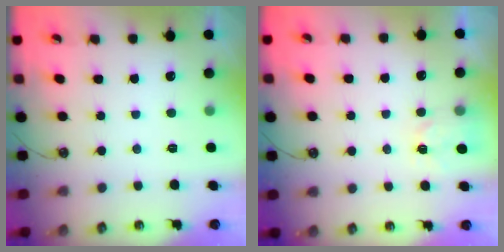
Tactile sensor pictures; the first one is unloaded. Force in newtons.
{"total": 3.9, "press": 3.8, "slide": 0.4}